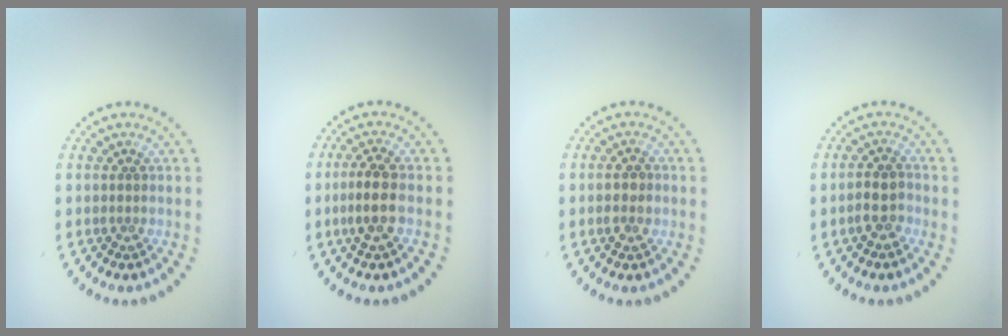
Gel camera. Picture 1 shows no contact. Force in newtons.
{"total": 2.7, "press": 2.6, "slide": 0.8}
{"total": 1.8, "press": 1.8, "slide": 0.1}
{"total": 2.3, "press": 2.2, "slide": 0.7}